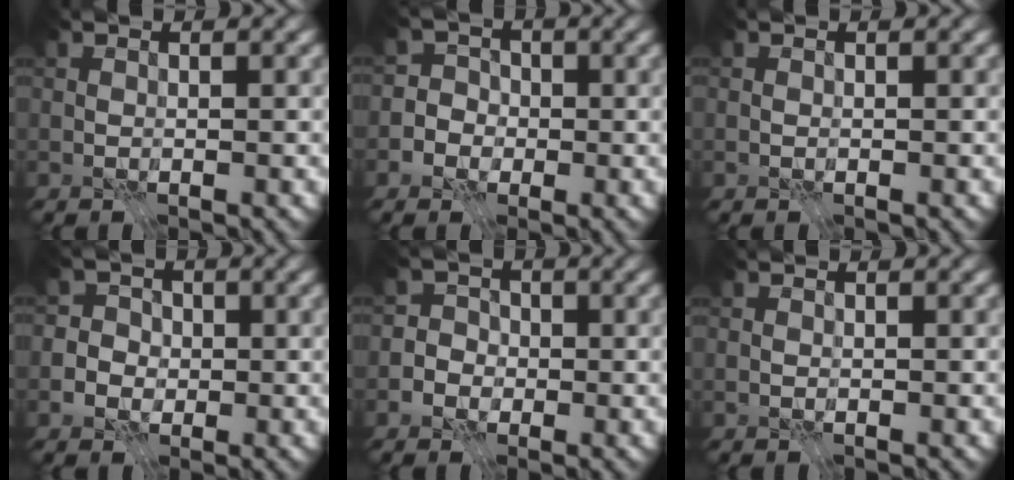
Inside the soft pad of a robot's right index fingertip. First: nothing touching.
{"total": 4.0, "force": [-1.3, 3.7, 0.6], "torque": [0.019, 0.025, -0.056]}
{"total": 0.0}
{"total": 4.2, "force": [-0.5, 4.0, 1.1], "torque": [0.004, 0.025, -0.032]}
{"total": 3.3, "force": [-1.1, 3.1, 0.6], "torque": [0.022, 0.019, -0.048]}
{"total": 0.0}